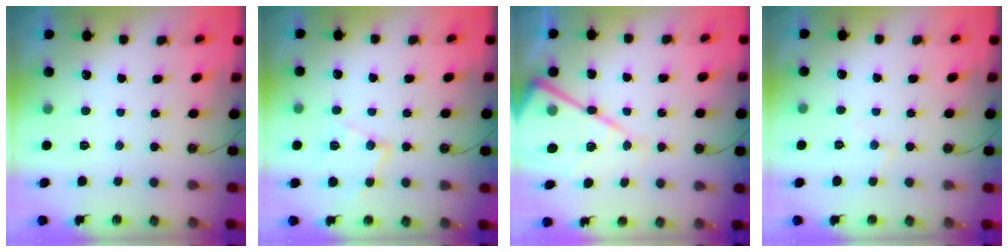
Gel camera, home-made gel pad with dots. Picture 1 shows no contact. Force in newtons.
{"total": 12.0, "press": 12.0, "slide": 0.9}
{"total": 18.1, "press": 18.0, "slide": 1.5}
{"total": 5.1, "press": 5.0, "slide": 0.8}